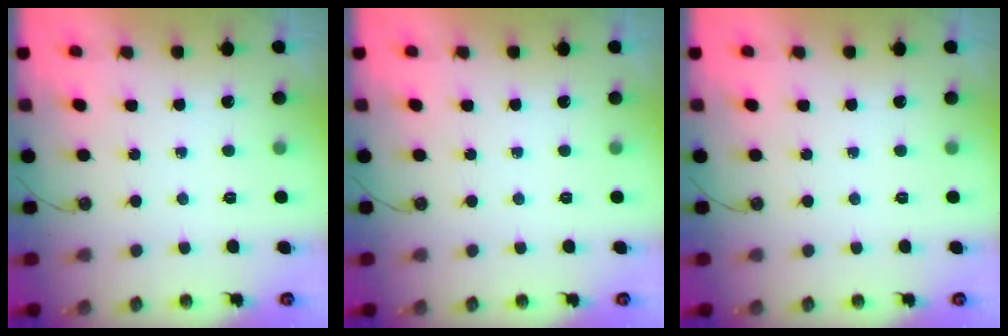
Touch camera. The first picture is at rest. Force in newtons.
{"total": 0.0}
{"total": 0.0}